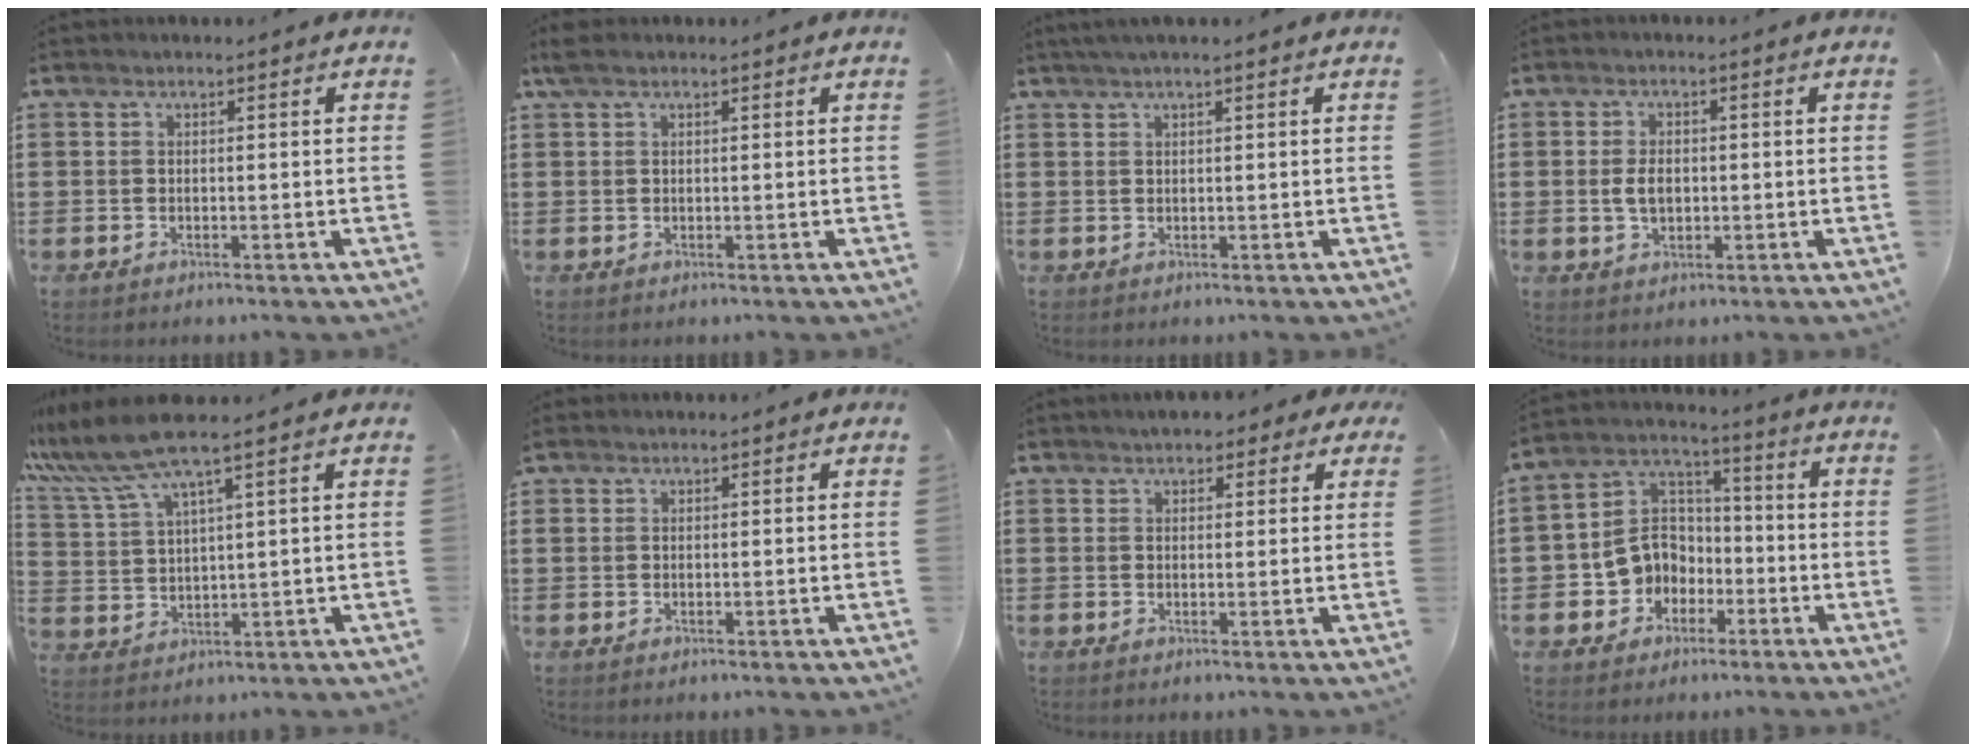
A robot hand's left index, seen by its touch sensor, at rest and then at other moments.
{"total": 1.3, "force": [0.8, 0.6, 0.8], "torque": [-0.020, 0.003, 0.015]}
{"total": 1.2, "force": [0.8, -0.1, 0.9], "torque": [-0.017, 0.001, 0.014]}
{"total": 3.6, "force": [-0.1, 2.2, 2.9], "torque": [-0.057, 0.000, -0.006]}
{"total": 7.8, "force": [5.9, 0.5, 5.1], "torque": [-0.135, -0.022, 0.101]}
{"total": 1.0, "force": [0.9, 0.5, 0.1], "torque": [-0.006, 0.003, 0.018]}
{"total": 2.3, "force": [1.7, 1.2, 0.9], "torque": [-0.017, 0.007, 0.028]}
{"total": 7.4, "force": [-2.4, 6.7, 1.8], "torque": [-0.076, 0.004, -0.053]}